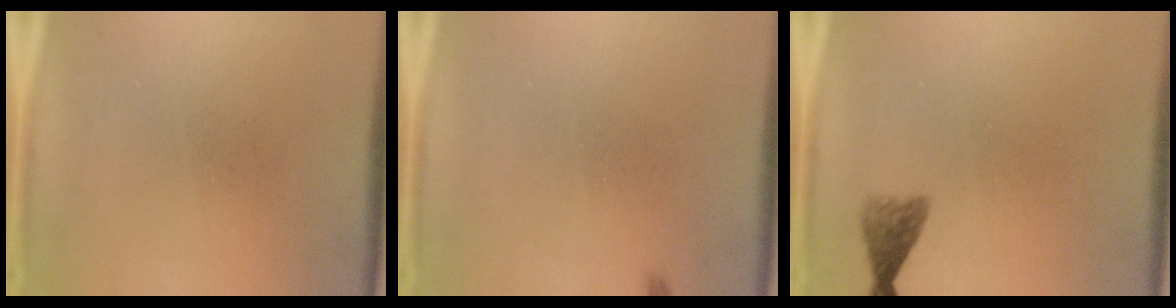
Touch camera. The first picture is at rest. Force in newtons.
{"total": 0.5}
{"total": 2.3}